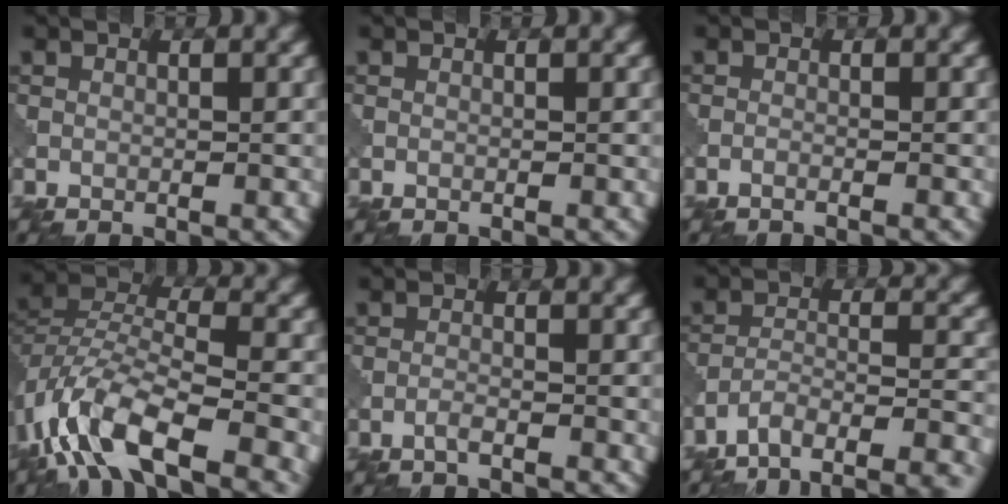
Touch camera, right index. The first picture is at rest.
{"total": 0.0}
{"total": 0.9, "force": [-0.7, 0.2, 0.6], "torque": [-0.006, -0.001, -0.022]}
{"total": 11.1, "force": [-5.9, 4.8, 8.0], "torque": [-0.154, 0.000, -0.122]}
{"total": 1.2, "force": [-0.7, 0.3, 1.0], "torque": [-0.021, 0.003, -0.017]}
{"total": 7.4, "force": [-6.1, 1.9, 3.6], "torque": [-0.057, -0.003, -0.102]}